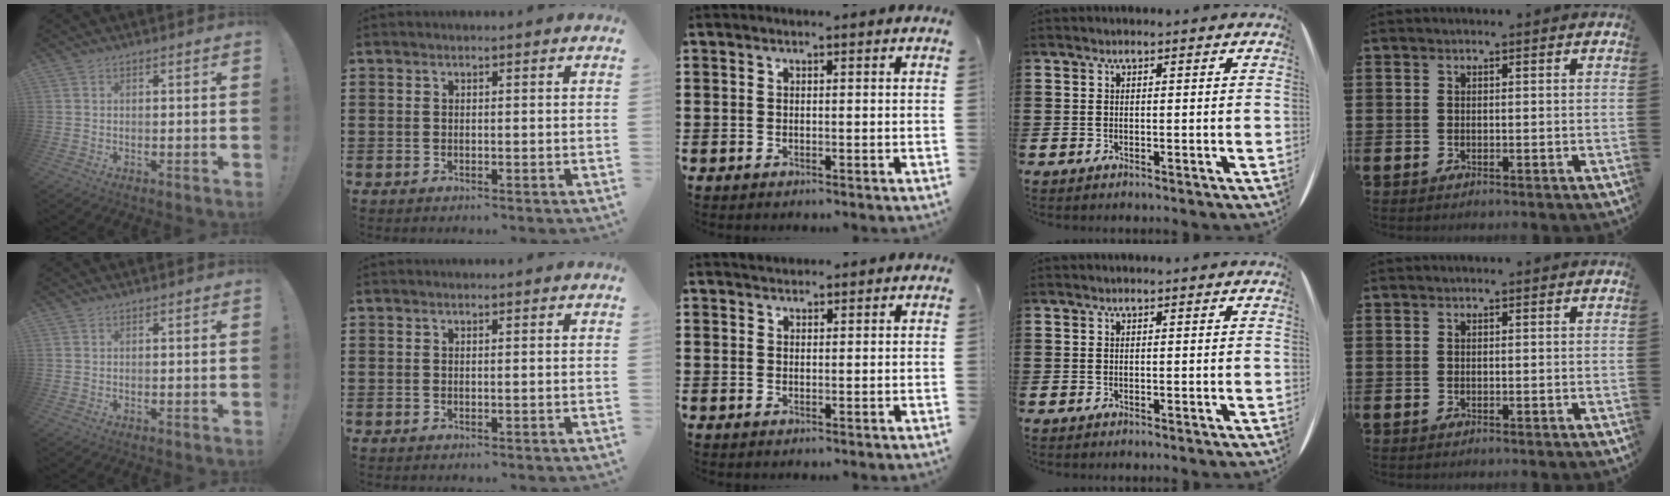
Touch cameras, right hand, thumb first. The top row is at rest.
{"middle": {"total": 1.1, "force": [1.0, 0.5, -0.2], "torque": [0.009, -0.002, 0.019]}}